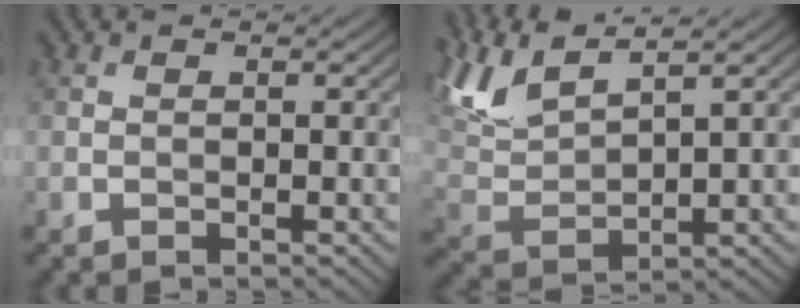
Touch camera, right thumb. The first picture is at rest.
{"total": 9.3, "force": [6.7, 2.4, 6.1], "torque": [-0.153, 0.019, 0.139]}